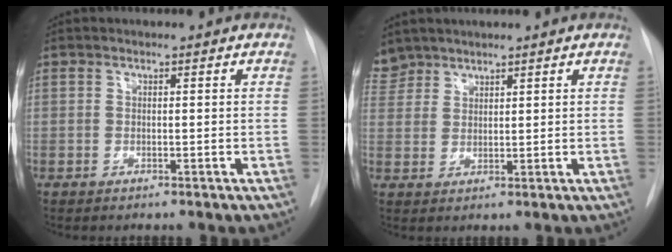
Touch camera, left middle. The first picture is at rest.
{"total": 4.5, "force": [3.9, 2.1, -0.1], "torque": [0.008, 0.011, 0.082]}